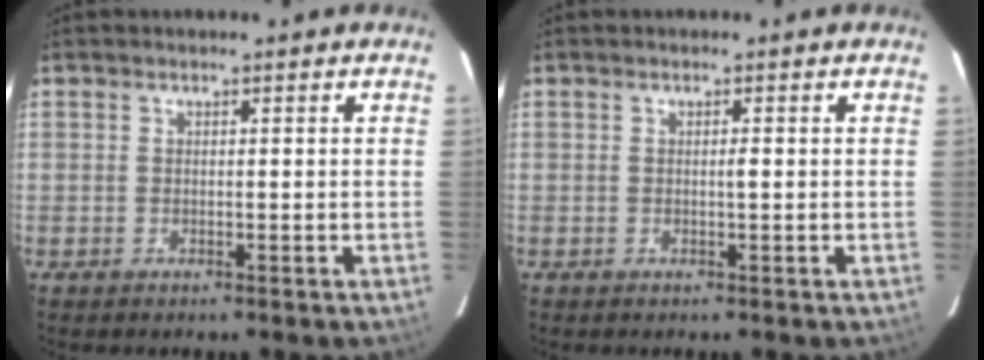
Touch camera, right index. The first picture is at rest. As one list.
[{"total": 0.6, "force": [0.0, 0.0, 0.6], "torque": [-0.011, 0.000, -0.002]}]